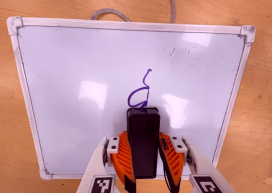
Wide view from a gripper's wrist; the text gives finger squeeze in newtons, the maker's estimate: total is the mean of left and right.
{"total": 9.1, "left": 8.0, "right": 10.2}